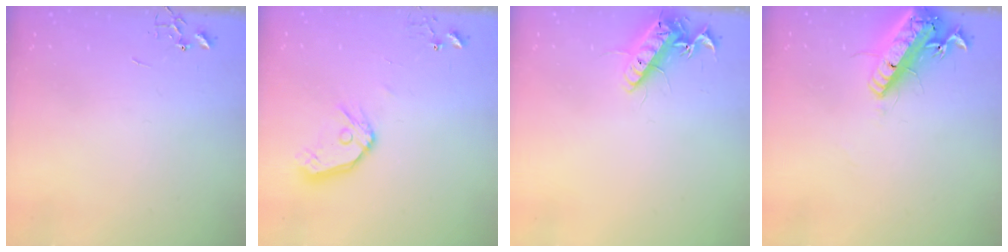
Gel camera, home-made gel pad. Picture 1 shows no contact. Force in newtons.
{"total": 11.3, "press": 11.3, "slide": 1.3}
{"total": 14.2, "press": 14.2, "slide": 1.4}
{"total": 17.6, "press": 17.3, "slide": 3.4}